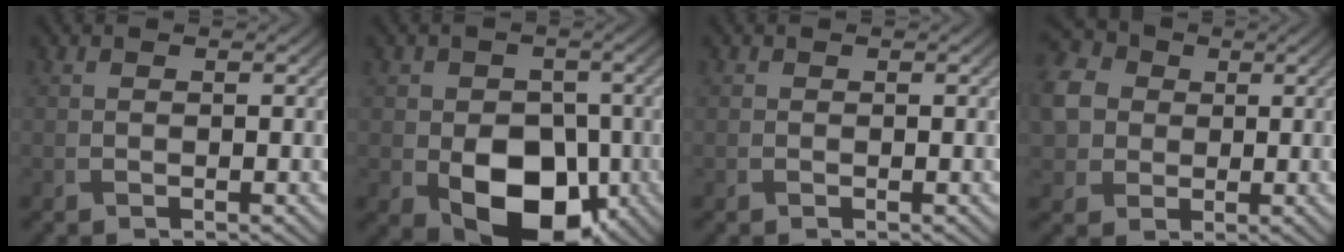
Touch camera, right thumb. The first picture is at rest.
{"total": 11.0, "force": [-3.2, 7.5, 7.4], "torque": [-0.116, -0.026, -0.052]}
{"total": 0.0}
{"total": 8.2, "force": [1.0, 7.1, 4.1], "torque": [-0.128, 0.006, 0.015]}